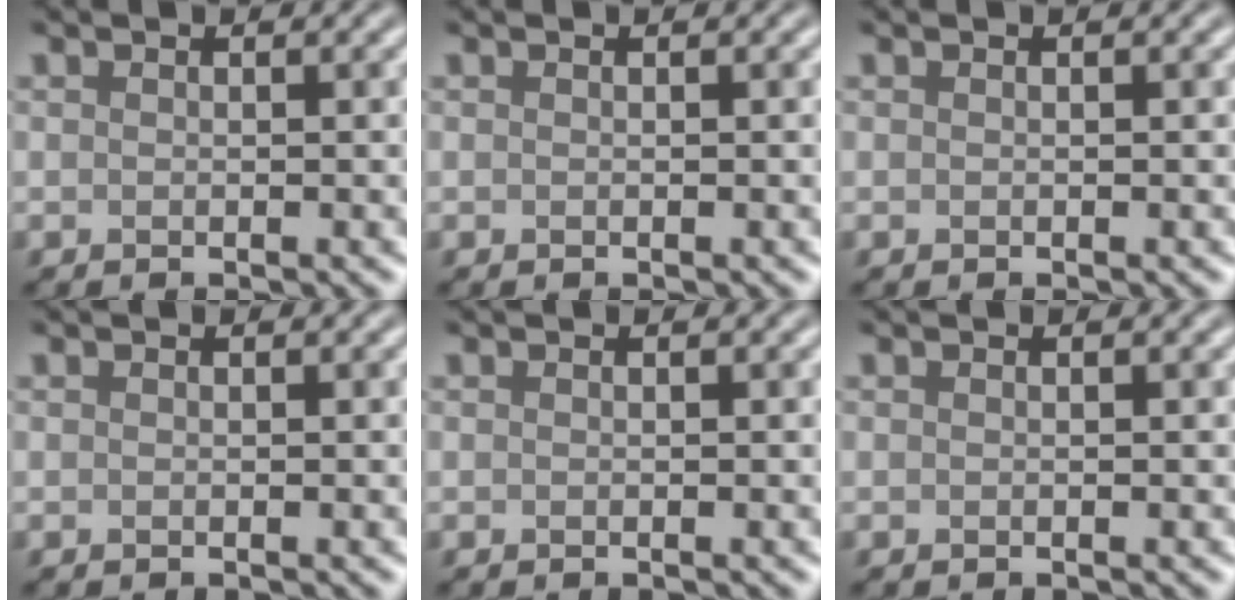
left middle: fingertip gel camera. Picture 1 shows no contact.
{"total": 0.0}
{"total": 0.0}
{"total": 0.0}
{"total": 0.0}
{"total": 0.0}